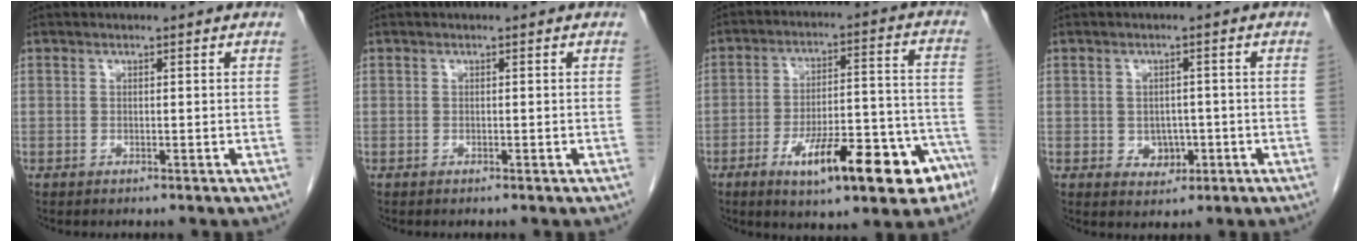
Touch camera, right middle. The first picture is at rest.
{"total": 0.0}
{"total": 16.9, "force": [-9.5, 4.5, 13.3], "torque": [-0.152, 0.028, -0.132]}
{"total": 3.2, "force": [-0.8, 2.5, 1.8], "torque": [-0.020, 0.003, -0.002]}